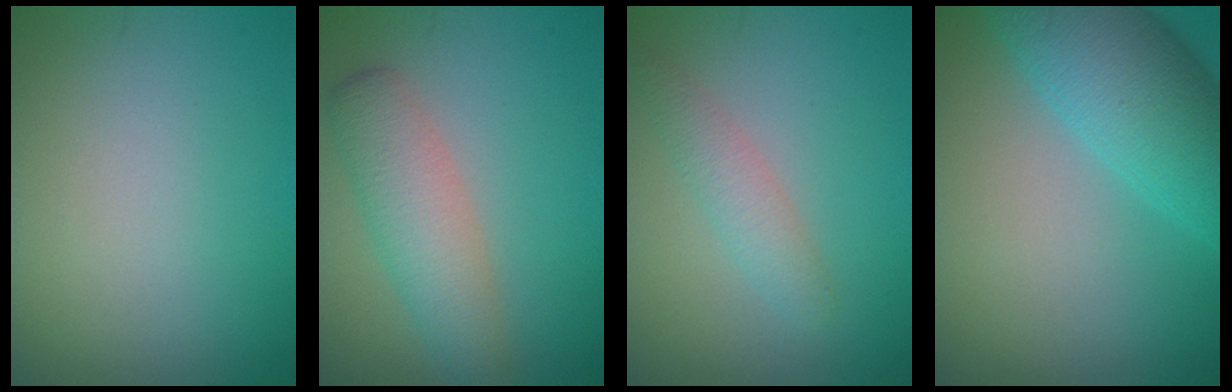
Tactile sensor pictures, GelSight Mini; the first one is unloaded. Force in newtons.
{"total": 4.1, "press": 4.1, "slide": 0.1}
{"total": 2.0, "press": 2.0, "slide": 0.1}
{"total": 7.7, "press": 7.7, "slide": 0.3}